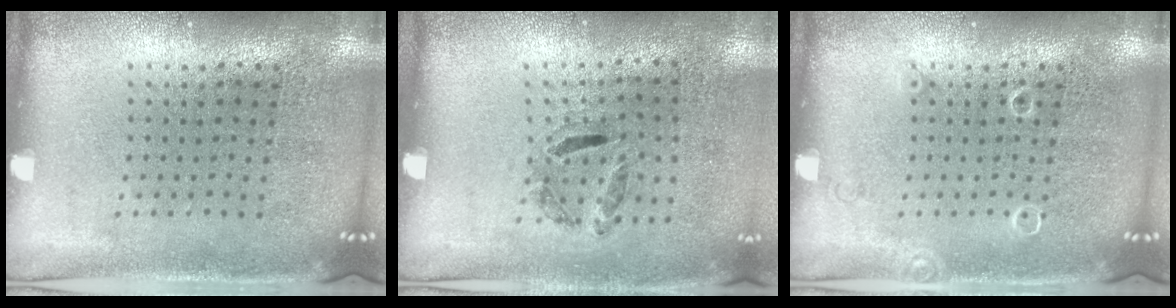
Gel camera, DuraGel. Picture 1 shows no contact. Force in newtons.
{"total": 1.3, "press": 0.7, "slide": 1.1}
{"total": 0.7, "press": 0.7, "slide": 0.1}